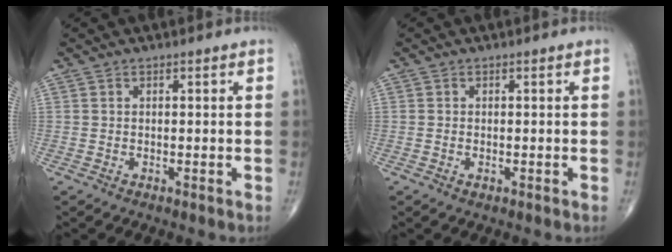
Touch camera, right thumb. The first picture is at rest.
{"total": 0.6, "force": [-0.2, 0.4, 0.5], "torque": [-0.008, 0.002, -0.002]}